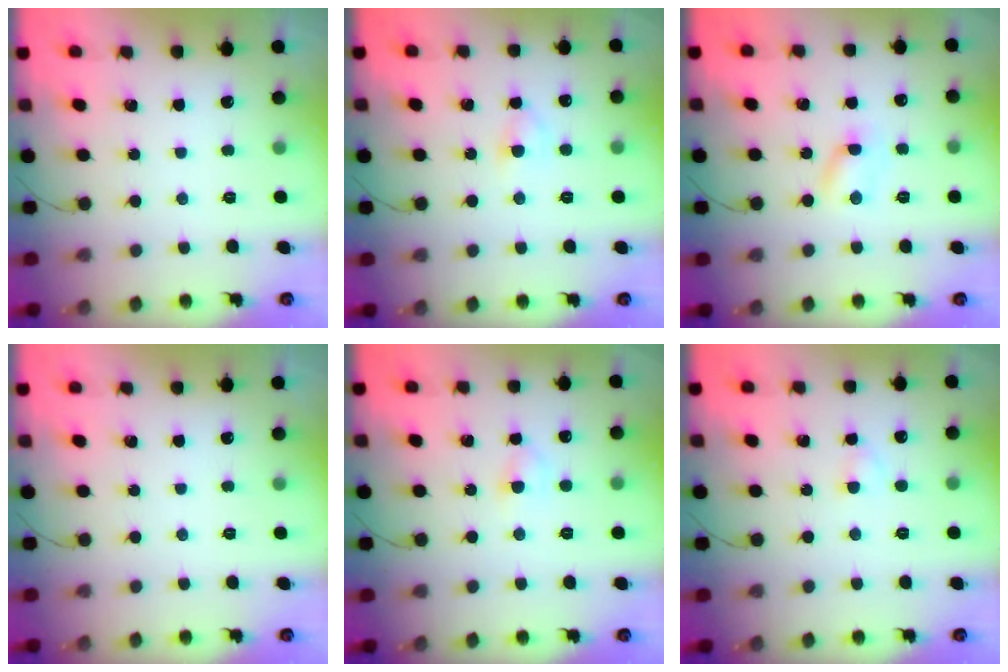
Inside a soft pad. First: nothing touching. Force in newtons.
{"total": 3.9, "press": 3.6, "slide": 1.4}
{"total": 4.3, "press": 4.1, "slide": 1.3}
{"total": 0.0}
{"total": 3.4, "press": 3.3, "slide": 1.1}
{"total": 1.9, "press": 1.7, "slide": 0.9}